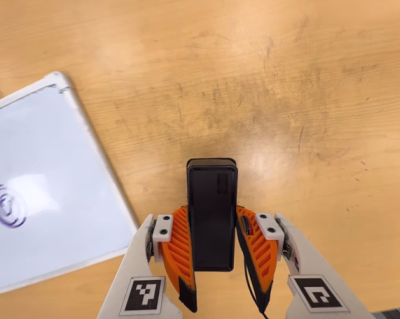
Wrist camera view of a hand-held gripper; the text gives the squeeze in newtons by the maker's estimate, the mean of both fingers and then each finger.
{"total": 3.4, "left": 1.9, "right": 5.0}